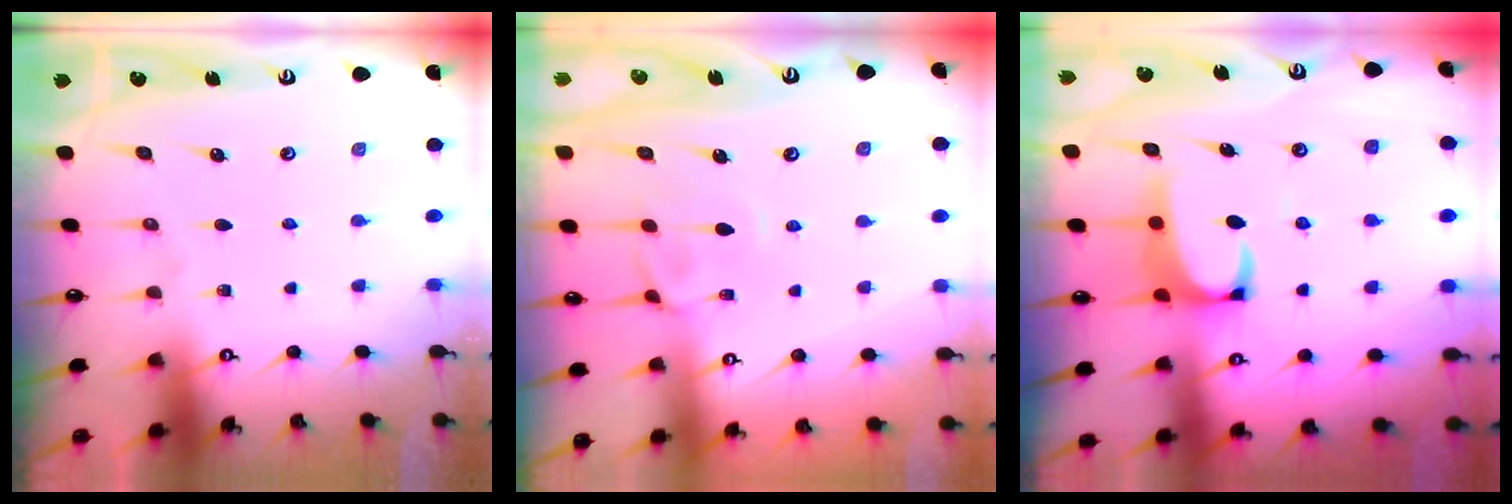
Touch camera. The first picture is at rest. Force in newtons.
{"total": 2.7, "press": 2.4, "slide": 1.2}
{"total": 2.3, "press": 2.1, "slide": 0.9}